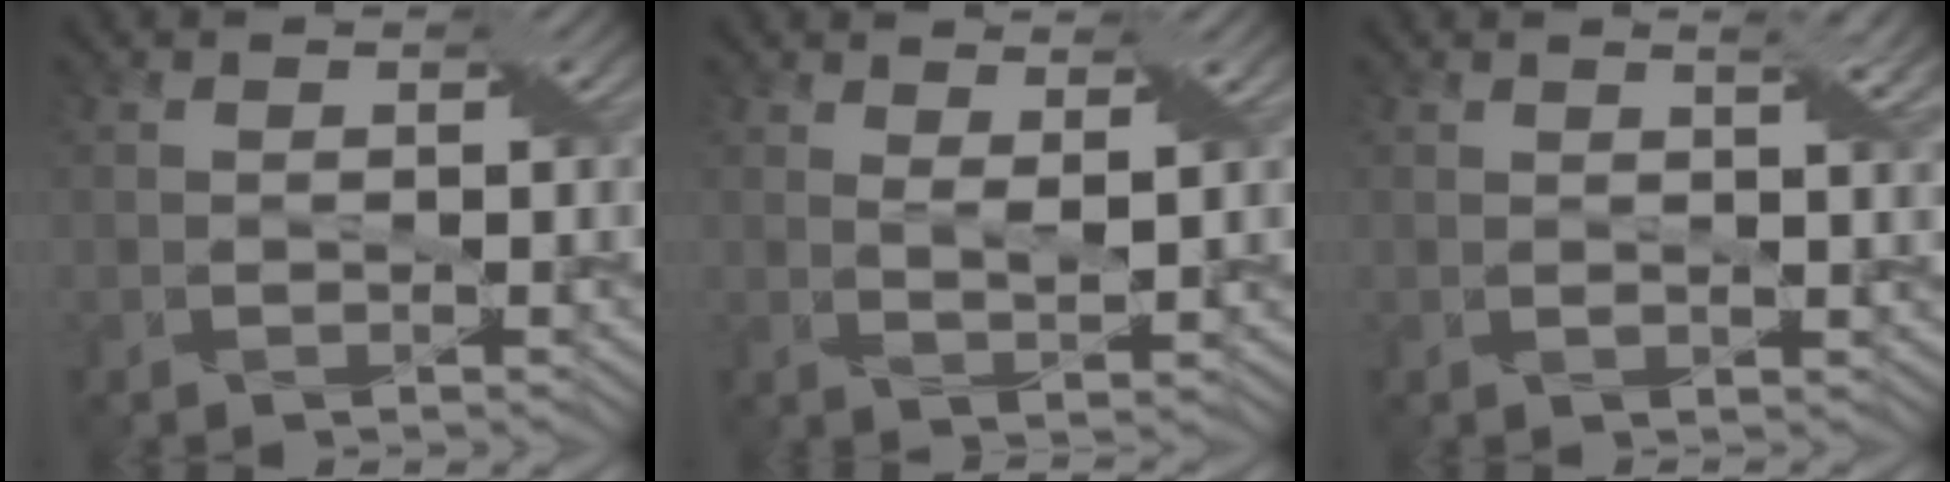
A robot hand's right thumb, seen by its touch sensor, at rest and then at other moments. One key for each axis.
{"total": 2.7, "fx": 1.7, "fy": 0.2, "fz": 2.1, "tx": -0.048, "ty": -0.004, "tz": 0.034}
{"total": 3.0, "fx": 1.5, "fy": 0.4, "fz": 2.5, "tx": -0.042, "ty": -0.002, "tz": 0.024}